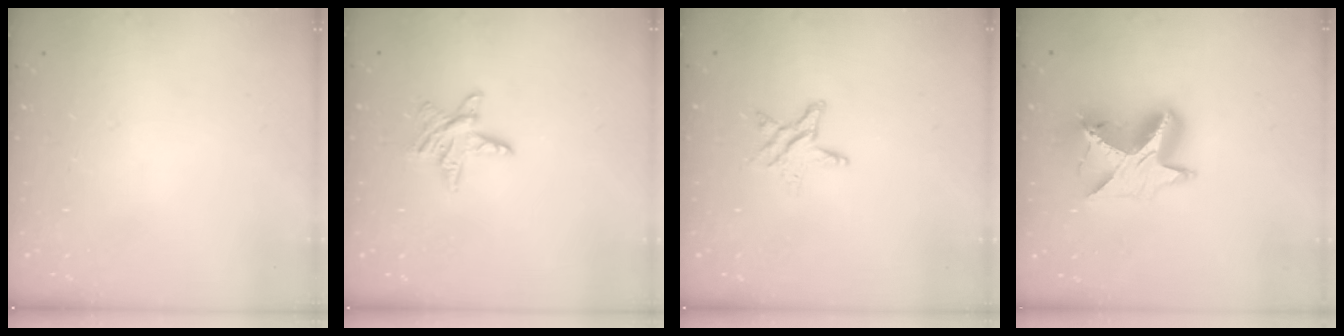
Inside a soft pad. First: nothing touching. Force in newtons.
{"total": 5.8, "press": 5.8, "slide": 0.1}
{"total": 5.8, "press": 5.8, "slide": 0.5}
{"total": 10.2, "press": 10.2, "slide": 0.8}